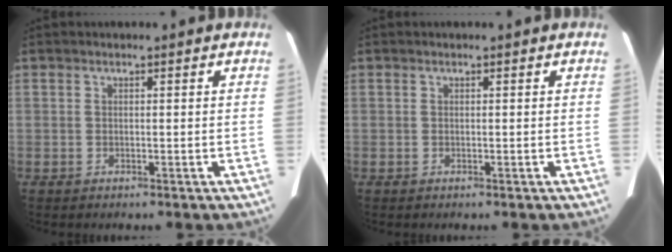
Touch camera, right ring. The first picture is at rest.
{"total": 0.0}